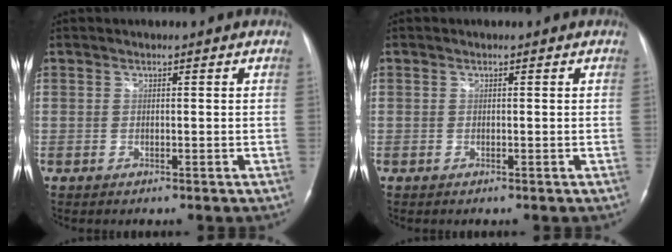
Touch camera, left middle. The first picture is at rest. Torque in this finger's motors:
{"motor_torque": [0.00, 0.00, -0.01, 0.00]}